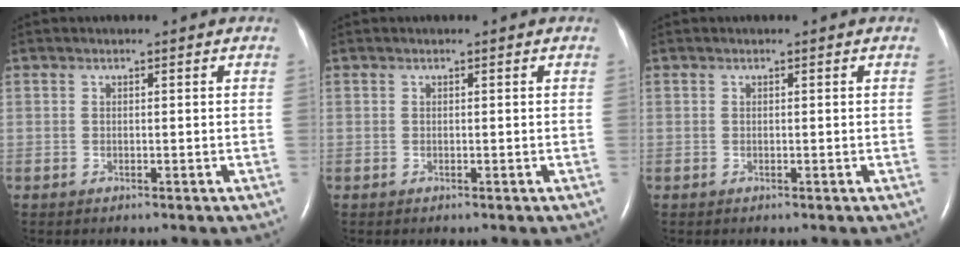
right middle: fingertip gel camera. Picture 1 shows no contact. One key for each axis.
{"total": 0.0}
{"total": 0.0}